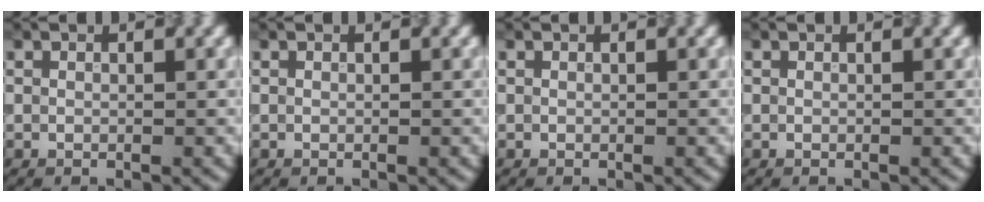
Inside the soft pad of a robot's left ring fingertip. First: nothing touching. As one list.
[{"total": 0.0}, {"total": 0.0}, {"total": 0.0}]